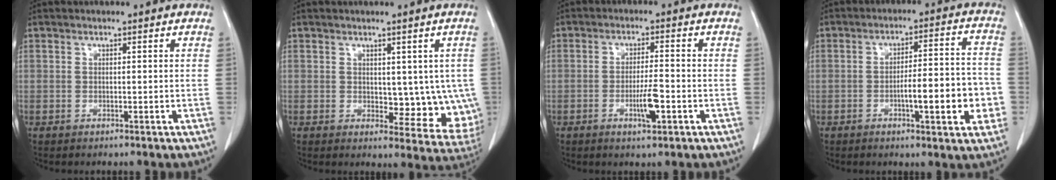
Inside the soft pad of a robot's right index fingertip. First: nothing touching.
{"total": 8.3, "force": [0.5, 4.7, 6.8], "torque": [-0.059, -0.008, 0.017]}
{"total": 4.7, "force": [-1.7, 0.6, 4.3], "torque": [-0.078, -0.002, -0.028]}
{"total": 10.8, "force": [-3.0, 2.1, 10.2], "torque": [-0.146, 0.018, -0.037]}